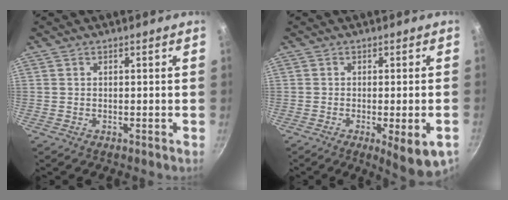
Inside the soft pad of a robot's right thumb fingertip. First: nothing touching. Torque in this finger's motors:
{"motor_torque": [-0.12, 0.41, -0.02, -0.04, 0.03]}